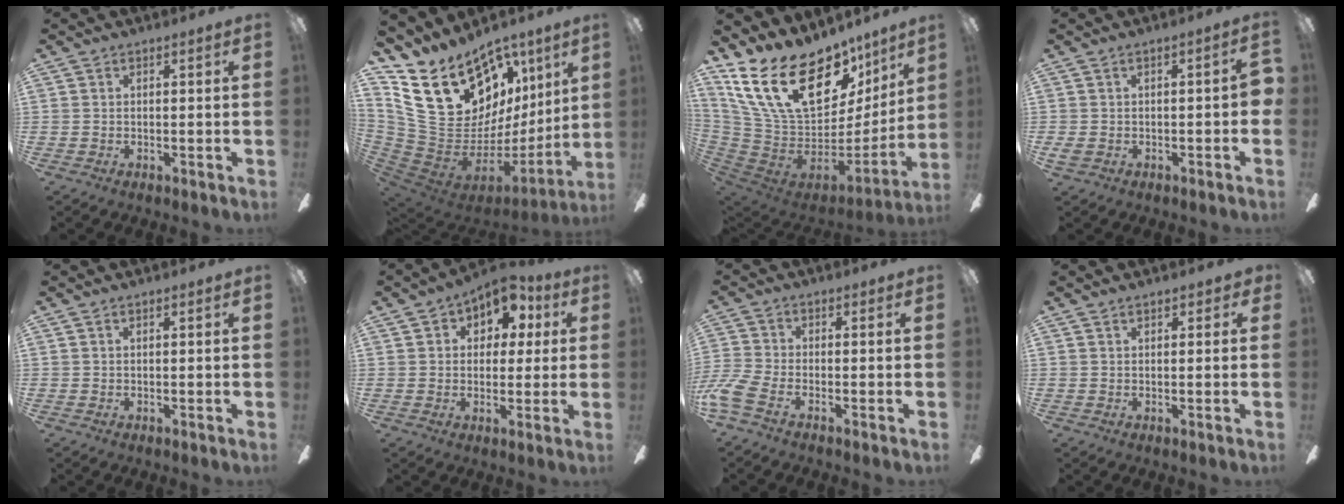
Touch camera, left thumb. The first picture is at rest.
{"total": 26.9, "force": [13.6, 17.6, 15.1], "torque": [-0.271, -0.088, 0.293]}
{"total": 27.4, "force": [16.3, 13.9, 17.0], "torque": [-0.321, -0.102, 0.315]}
{"total": 5.4, "force": [-1.3, 2.6, 4.5], "torque": [-0.078, 0.010, -0.021]}
{"total": 0.0}
{"total": 9.2, "force": [4.5, 6.3, 5.0], "torque": [-0.058, -0.019, 0.075]}
{"total": 6.2, "force": [-3.0, 2.5, 4.8], "torque": [-0.117, -0.001, -0.056]}
{"total": 1.5, "force": [0.9, 0.8, 1.0], "torque": [-0.012, -0.002, 0.015]}